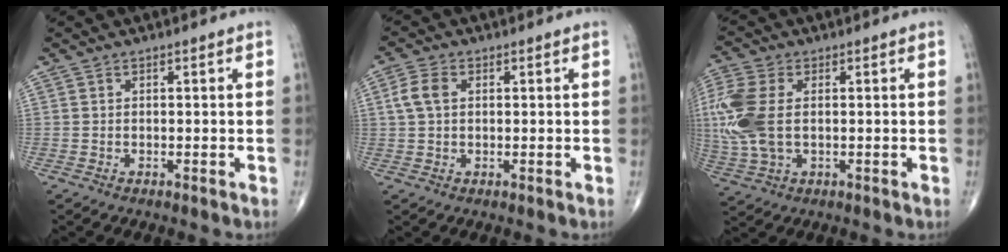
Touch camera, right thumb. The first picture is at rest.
{"total": 4.2, "force": [0.9, 2.8, 3.1], "torque": [-0.071, 0.009, 0.016]}
{"total": 12.5, "force": [0.7, 7.4, 10.0], "torque": [-0.263, 0.007, 0.017]}